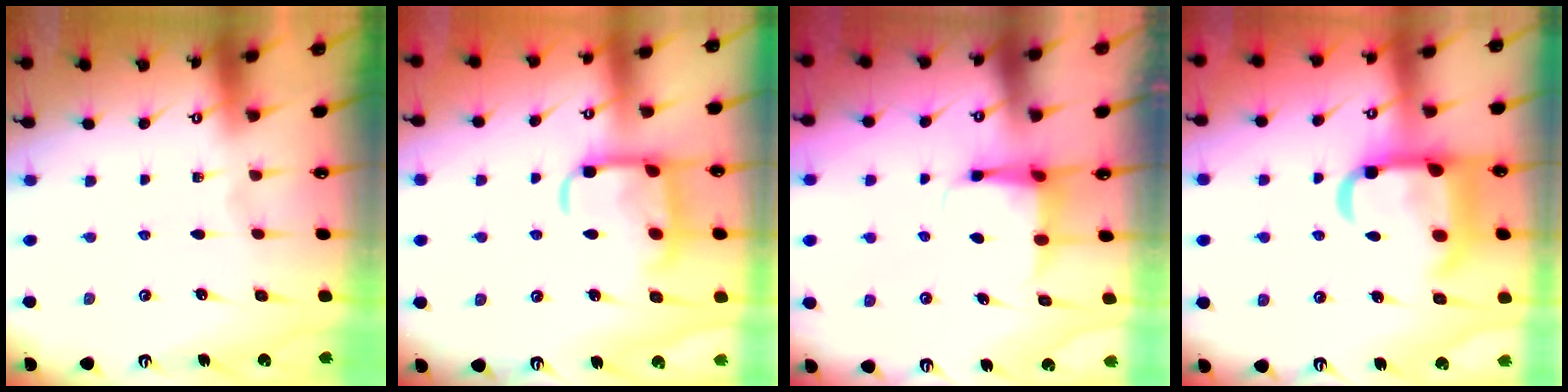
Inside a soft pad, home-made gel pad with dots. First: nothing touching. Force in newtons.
{"total": 15.5, "press": 15.4, "slide": 1.2}
{"total": 4.4, "press": 4.4, "slide": 0.4}
{"total": 18.0, "press": 17.9, "slide": 1.7}